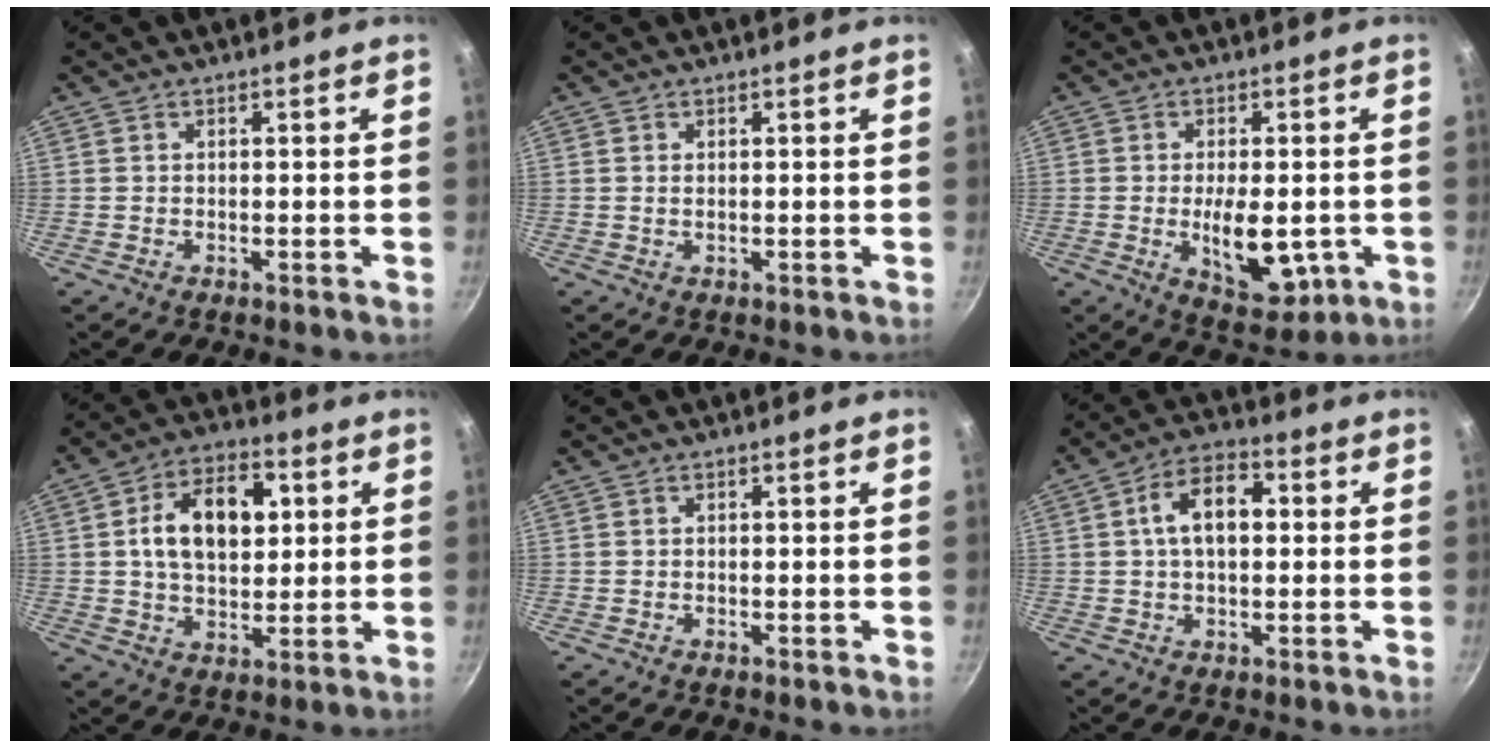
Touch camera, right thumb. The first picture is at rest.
{"total": 0.6, "force": [0.2, 0.2, 0.5], "torque": [-0.010, 0.000, 0.006]}
{"total": 10.5, "force": [-1.9, 5.2, 8.9], "torque": [-0.120, -0.009, -0.015]}
{"total": 14.2, "force": [2.9, 8.8, 10.7], "torque": [-0.152, 0.005, 0.043]}
{"total": 0.0}
{"total": 9.6, "force": [1.4, 5.6, 7.7], "torque": [-0.124, 0.022, 0.019]}